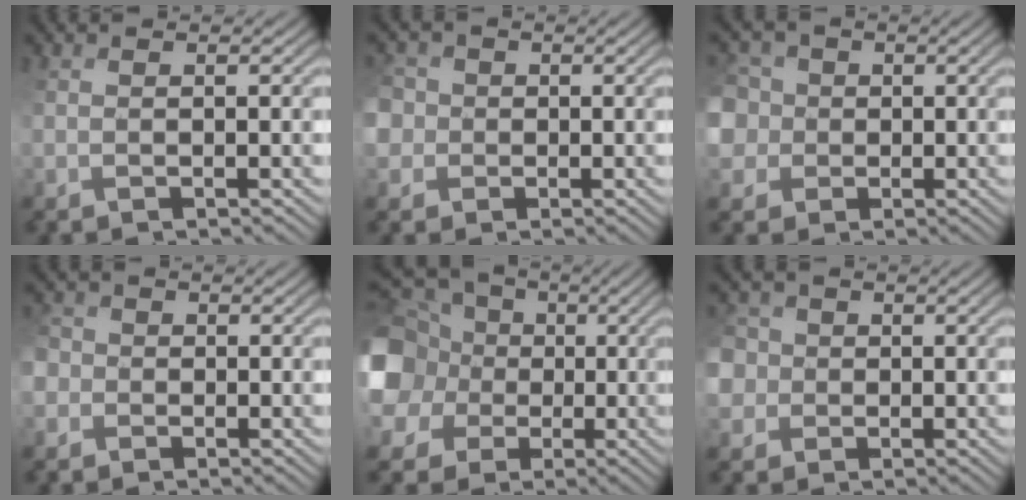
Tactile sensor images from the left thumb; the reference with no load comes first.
{"total": 5.4, "force": [-0.4, 5.1, 1.7], "torque": [-0.072, 0.015, -0.032]}
{"total": 6.8, "force": [1.1, 6.3, 2.2], "torque": [-0.094, 0.009, -0.001]}
{"total": 3.3, "force": [-1.3, 2.9, 1.0], "torque": [-0.033, 0.005, -0.031]}
{"total": 17.2, "force": [2.4, 15.6, 6.7], "torque": [-0.241, 0.022, 0.010]}
{"total": 5.9, "force": [0.1, 5.6, 1.9], "torque": [-0.080, 0.018, -0.028]}